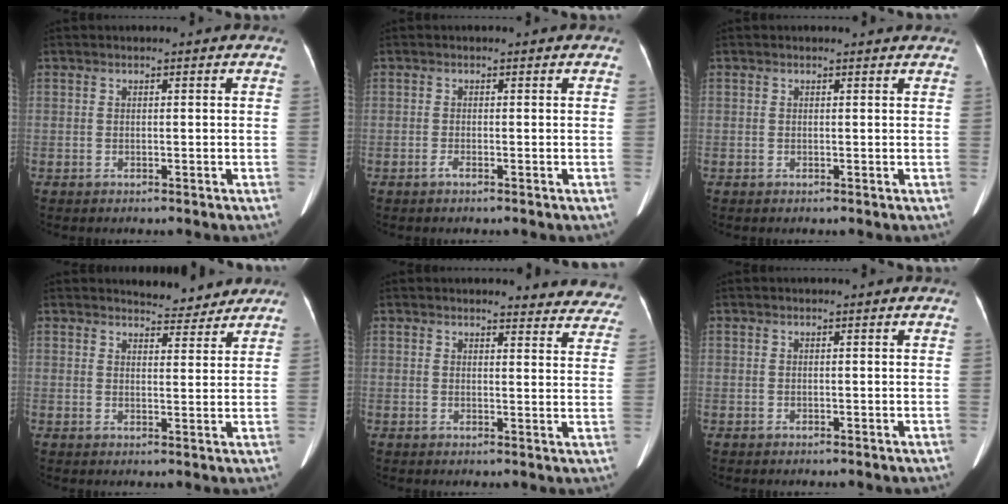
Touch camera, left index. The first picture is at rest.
{"total": 0.6, "force": [-0.5, 0.0, 0.4], "torque": [-0.009, -0.002, -0.008]}
{"total": 1.3, "force": [1.2, 0.6, 0.0], "torque": [-0.009, 0.008, 0.006]}
{"total": 5.0, "force": [4.8, 1.4, 0.5], "torque": [-0.005, 0.000, 0.056]}
{"total": 12.0, "force": [11.5, 2.8, 2.3], "torque": [0.018, -0.037, 0.095]}
{"total": 0.0}